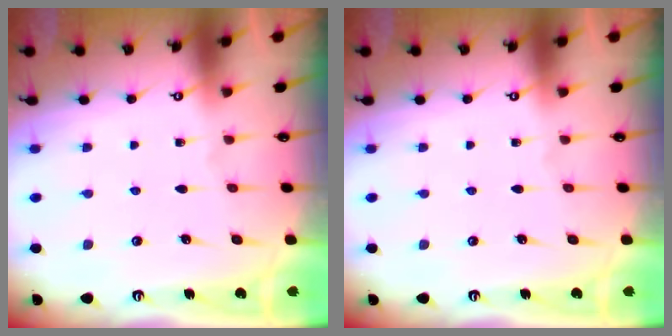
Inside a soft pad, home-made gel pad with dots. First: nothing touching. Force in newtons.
{"total": 0.0}